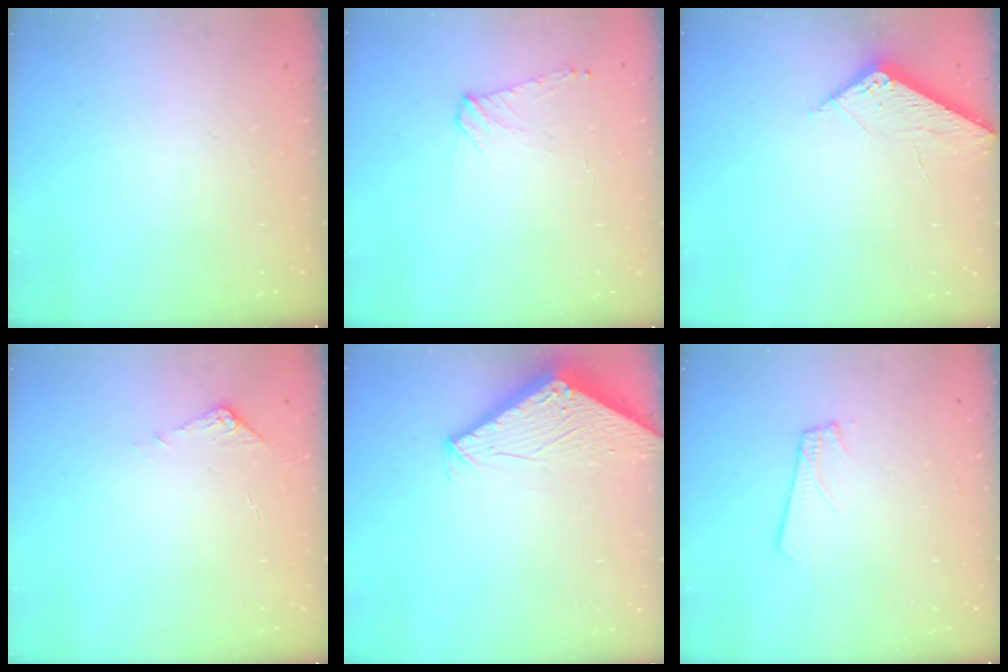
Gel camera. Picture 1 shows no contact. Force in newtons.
{"total": 7.1, "press": 7.0, "slide": 1.1}
{"total": 4.9, "press": 4.9, "slide": 0.6}
{"total": 6.5, "press": 6.4, "slide": 0.6}
{"total": 2.9, "press": 2.9, "slide": 0.2}
{"total": 1.9, "press": 1.9, "slide": 0.1}